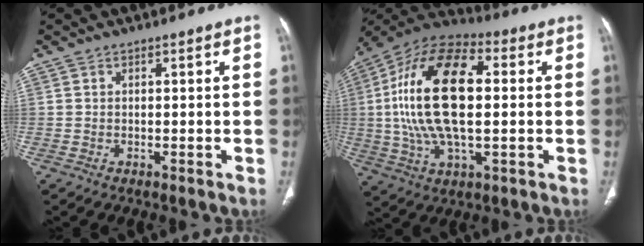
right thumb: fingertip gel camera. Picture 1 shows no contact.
{"total": 22.5, "force": [1.6, 10.8, 19.6], "torque": [-0.380, 0.016, 0.022]}